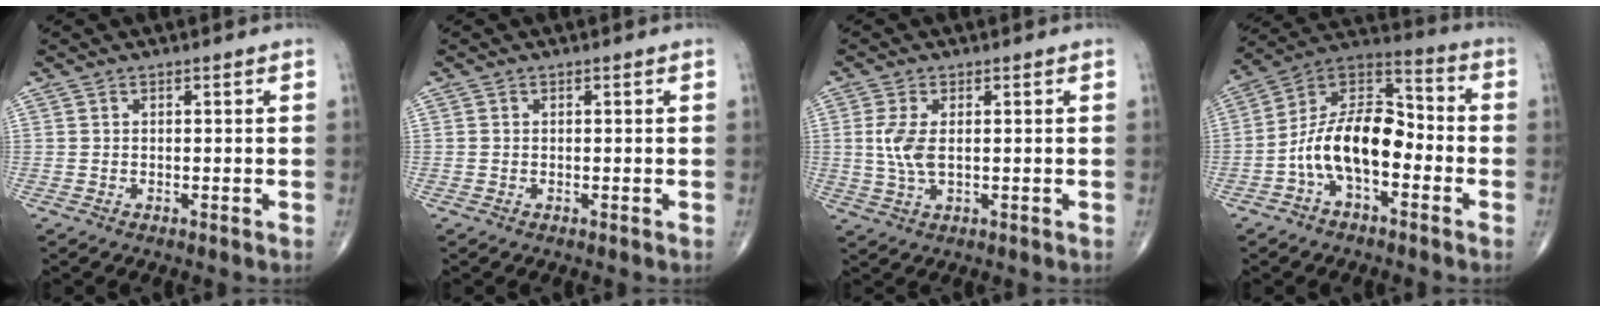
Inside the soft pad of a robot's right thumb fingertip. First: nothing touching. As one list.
[{"total": 0.0}, {"total": 5.4, "force": [0.5, 2.6, 4.7], "torque": [-0.113, -0.001, 0.012]}, {"total": 14.8, "force": [-4.0, 8.0, 11.8], "torque": [-0.192, 0.059, -0.083]}]